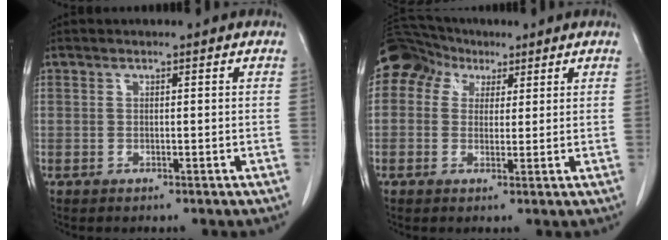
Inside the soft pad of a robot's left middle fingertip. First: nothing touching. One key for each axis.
{"total": 7.9, "fx": 4.0, "fy": 6.5, "fz": 2.1, "tx": -0.045, "ty": 0.043, "tz": 0.075}